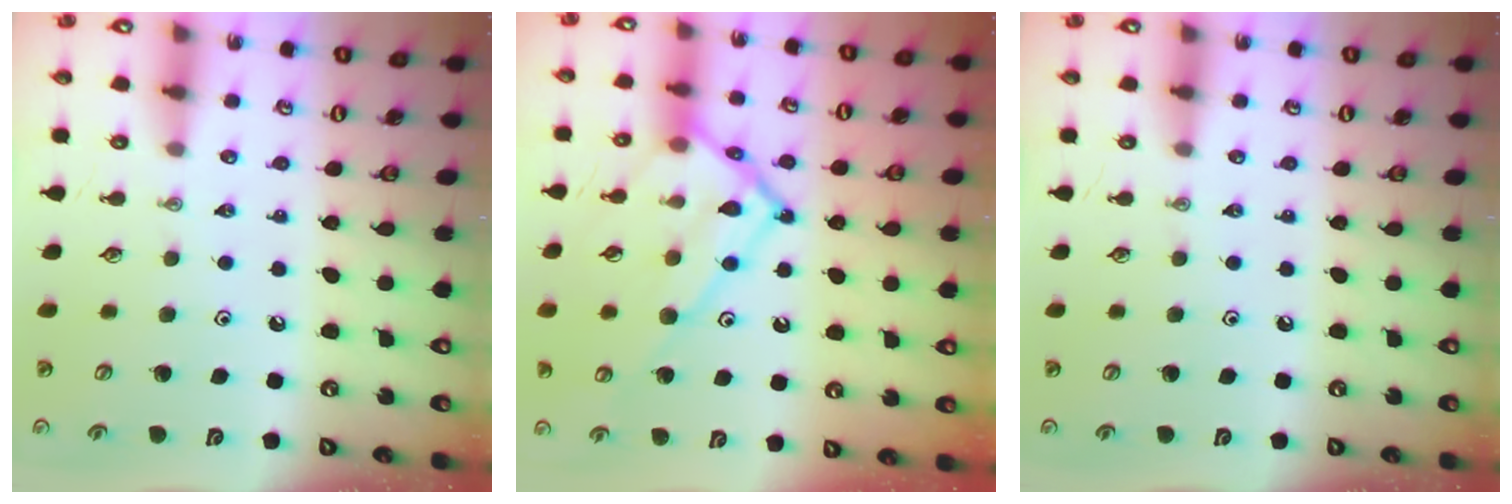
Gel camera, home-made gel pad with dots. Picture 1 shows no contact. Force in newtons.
{"total": 19.1, "press": 19.0, "slide": 1.9}
{"total": 0.0}